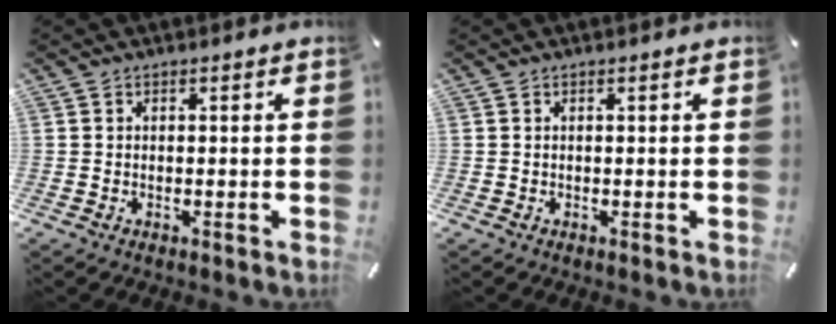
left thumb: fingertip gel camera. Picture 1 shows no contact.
{"total": 0.0}